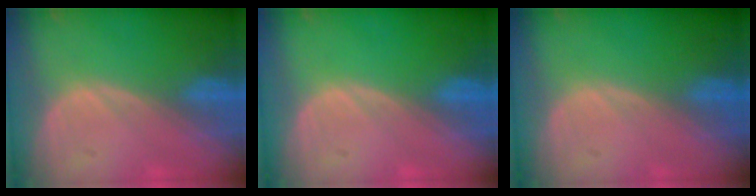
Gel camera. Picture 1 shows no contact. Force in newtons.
{"total": 0.0}
{"total": 0.0}